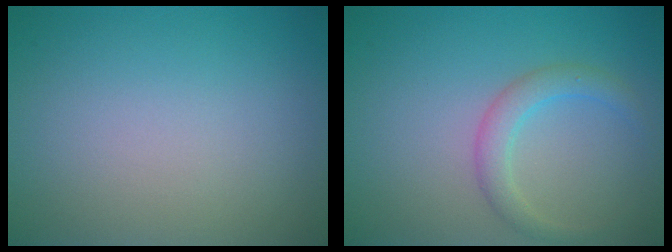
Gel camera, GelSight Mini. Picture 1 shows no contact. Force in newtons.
{"total": 2.3, "press": 2.3, "slide": 0.0}